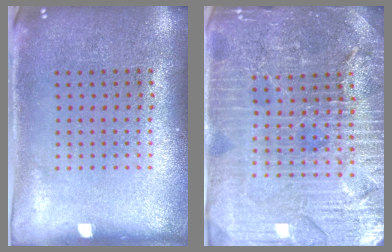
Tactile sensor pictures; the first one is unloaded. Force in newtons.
{"total": 5.0, "press": 4.6, "slide": 1.9}